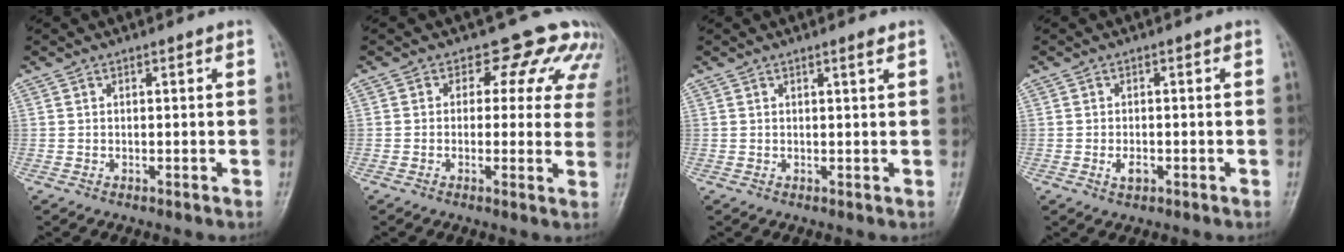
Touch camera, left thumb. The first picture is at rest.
{"total": 9.1, "force": [6.4, 5.8, 2.9], "torque": [0.020, -0.021, 0.048]}
{"total": 1.2, "force": [0.8, 0.0, 0.9], "torque": [-0.014, -0.005, 0.011]}
{"total": 2.1, "force": [-0.9, 1.2, 1.4], "torque": [-0.024, 0.001, -0.013]}